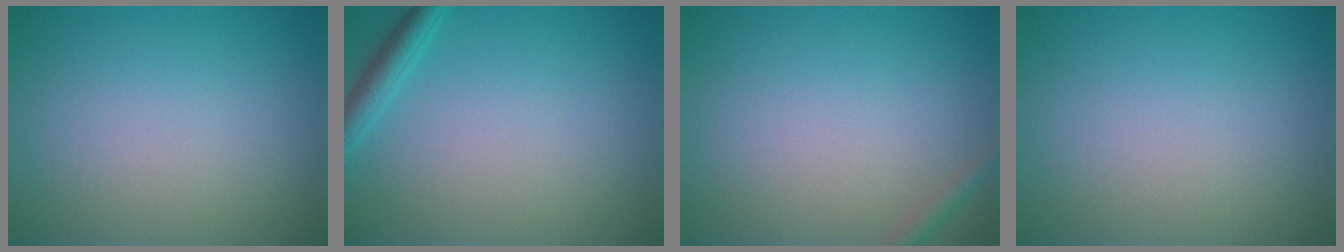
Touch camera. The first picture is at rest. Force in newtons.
{"total": 2.0, "press": 2.0, "slide": 0.1}
{"total": 1.0, "press": 1.0, "slide": 0.0}
{"total": 0.0}